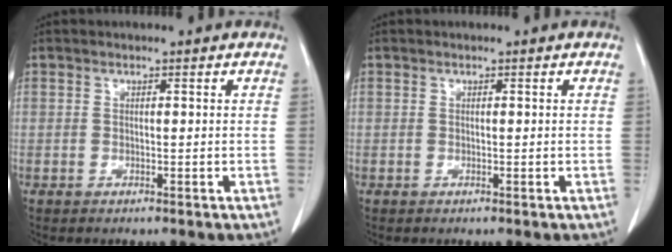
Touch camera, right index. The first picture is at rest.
{"total": 0.0}